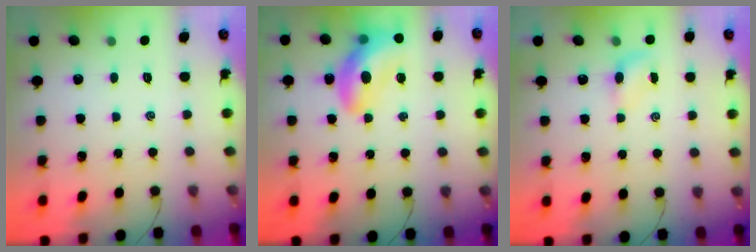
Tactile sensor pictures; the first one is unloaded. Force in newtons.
{"total": 15.5, "press": 14.9, "slide": 4.4}
{"total": 4.2, "press": 4.1, "slide": 1.1}